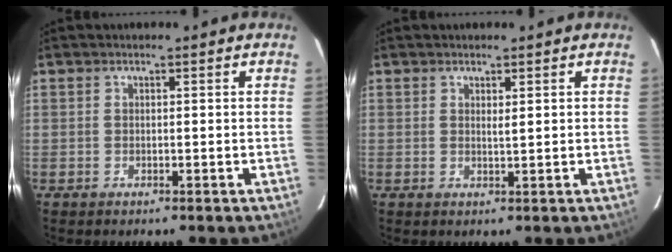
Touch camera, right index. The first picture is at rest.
{"total": 0.6, "force": [0.2, 0.0, 0.6], "torque": [-0.012, -0.001, 0.004]}